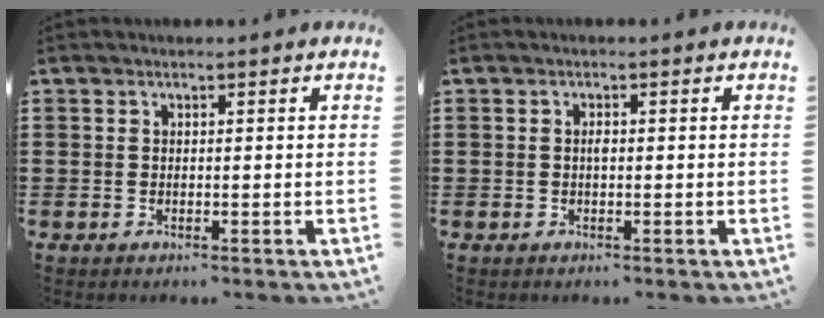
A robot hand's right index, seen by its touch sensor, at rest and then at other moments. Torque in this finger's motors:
{"motor_torque": [0.31, -0.40, 0.13, 0.04]}